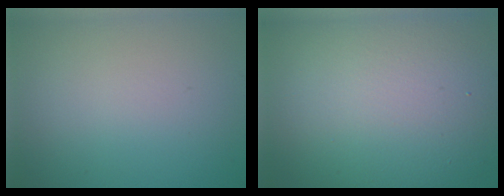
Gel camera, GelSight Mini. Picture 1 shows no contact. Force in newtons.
{"total": 15.4, "press": 15.4, "slide": 0.8}